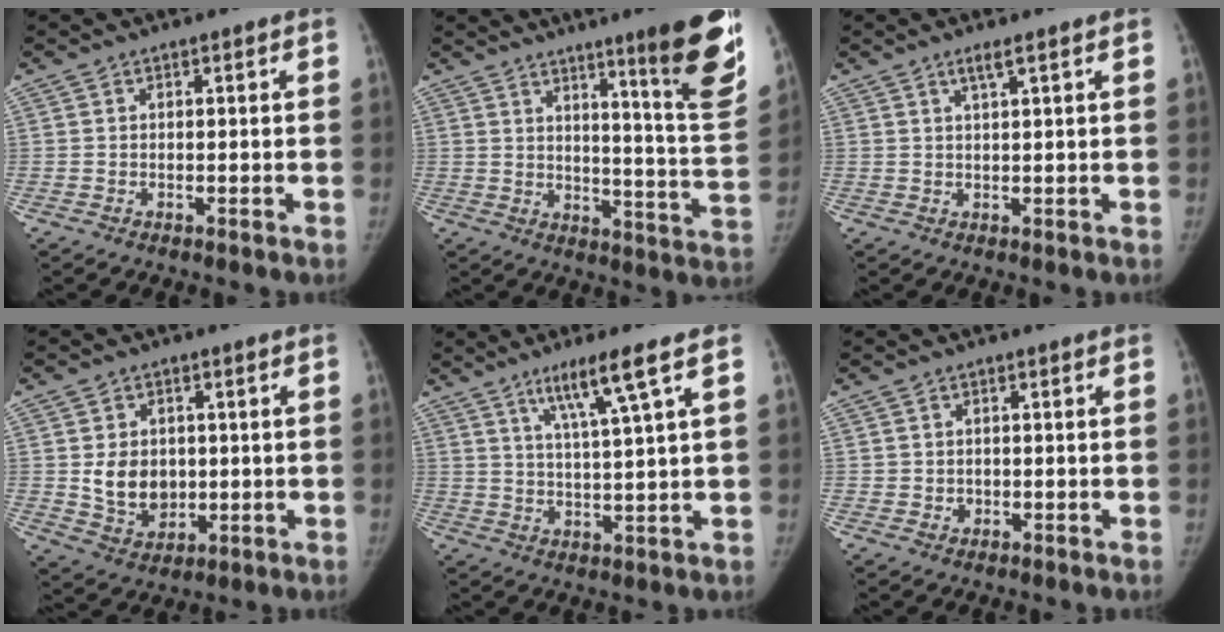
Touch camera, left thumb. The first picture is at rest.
{"total": 17.3, "force": [10.6, 0.9, 13.6], "torque": [-0.154, -0.079, 0.149]}
{"total": 2.2, "force": [1.3, -0.1, 1.8], "torque": [-0.038, -0.003, 0.028]}
{"total": 8.8, "force": [0.4, 7.0, 5.3], "torque": [-0.054, -0.009, 0.024]}
{"total": 8.8, "force": [4.9, -0.6, 7.3], "torque": [-0.134, -0.025, 0.092]}
{"total": 1.8, "force": [-0.1, 1.7, 0.4], "torque": [0.000, 0.003, 0.002]}